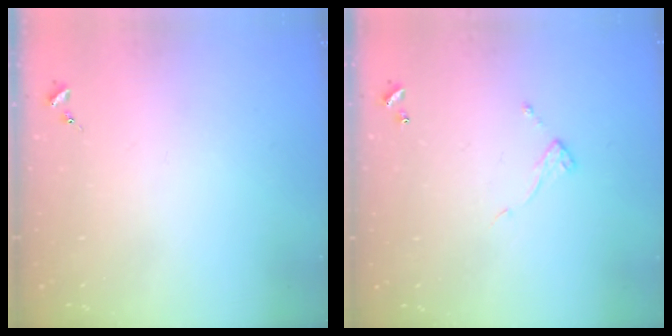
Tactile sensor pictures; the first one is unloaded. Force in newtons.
{"total": 5.3, "press": 5.3, "slide": 0.2}